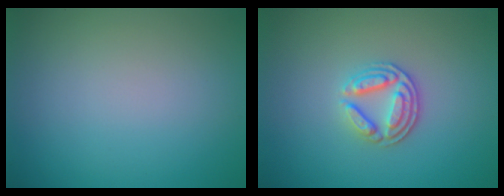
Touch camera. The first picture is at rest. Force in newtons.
{"total": 3.4, "press": 2.8, "slide": 1.9}